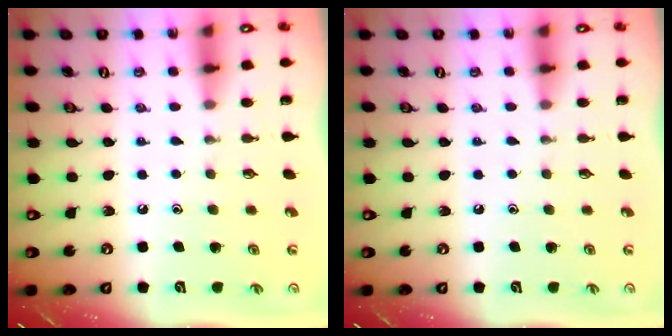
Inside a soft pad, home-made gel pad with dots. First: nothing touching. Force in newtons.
{"total": 0.0}